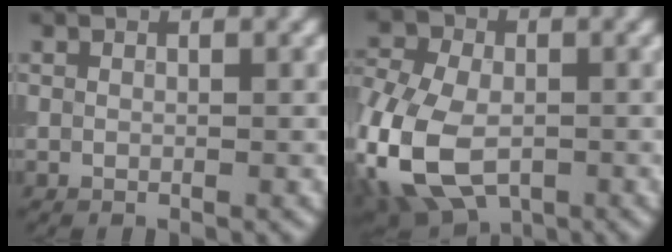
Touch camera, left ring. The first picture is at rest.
{"total": 12.9, "force": [-4.7, 8.3, 8.7], "torque": [-0.183, -0.023, -0.085]}